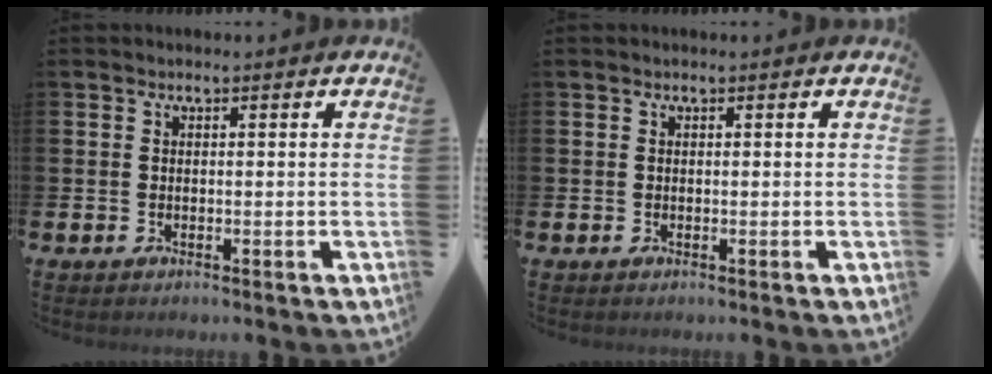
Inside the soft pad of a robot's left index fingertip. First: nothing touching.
{"total": 0.0}